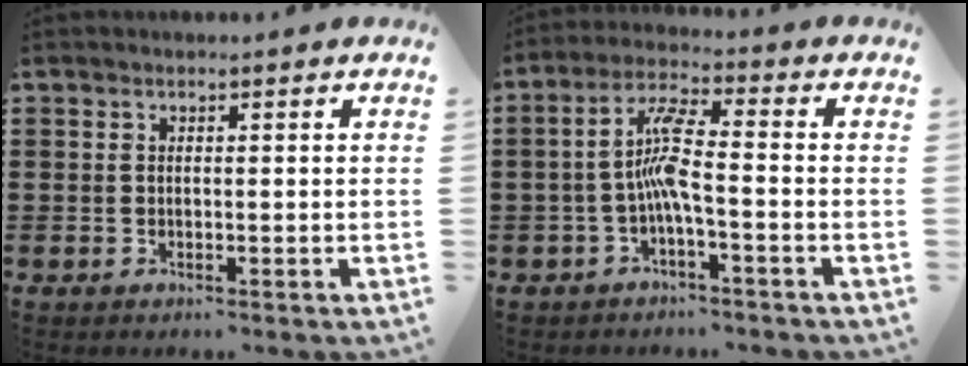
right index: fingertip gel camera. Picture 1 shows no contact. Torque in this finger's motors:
{"motor_torque": [1.32, -0.45, 0.30, 0.21]}